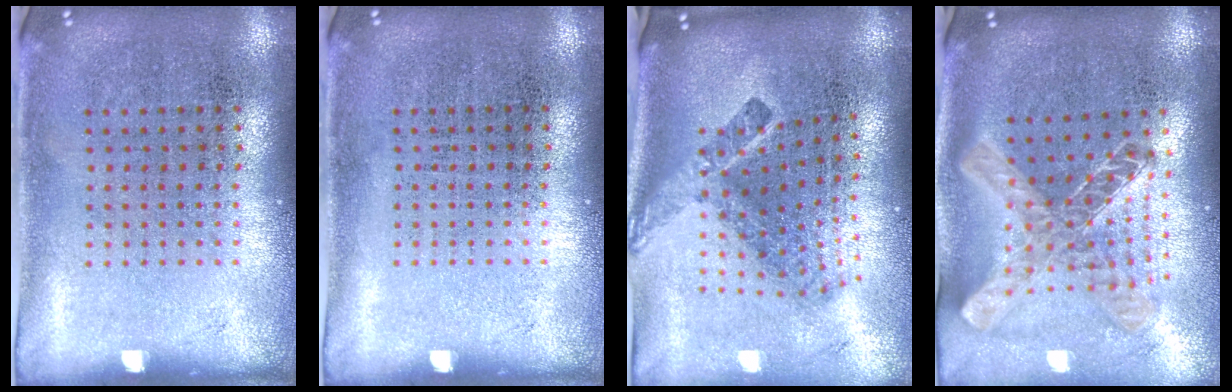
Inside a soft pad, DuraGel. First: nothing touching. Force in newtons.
{"total": 0.0}
{"total": 2.5, "press": 1.6, "slide": 2.0}
{"total": 1.6, "press": 1.4, "slide": 0.8}